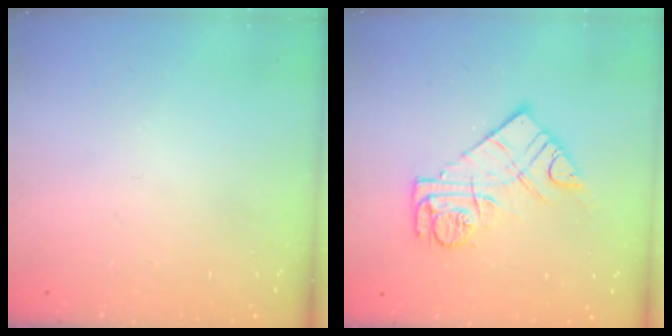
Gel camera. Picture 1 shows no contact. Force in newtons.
{"total": 12.0, "press": 11.9, "slide": 1.1}